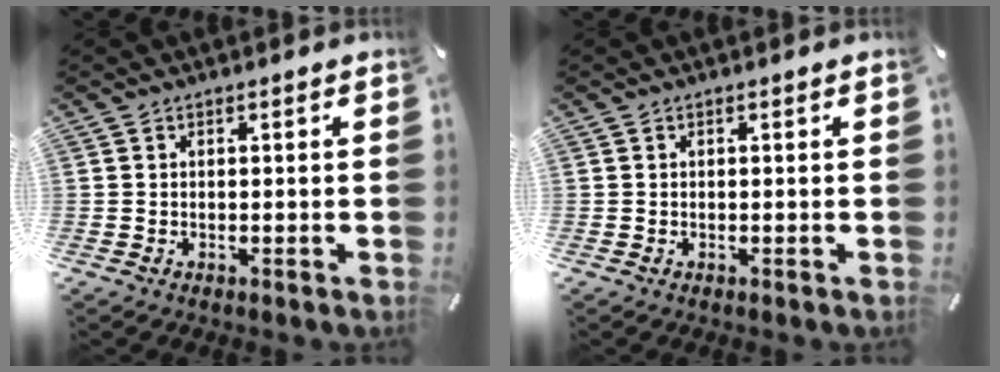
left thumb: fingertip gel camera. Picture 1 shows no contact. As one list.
[{"total": 0.0}]